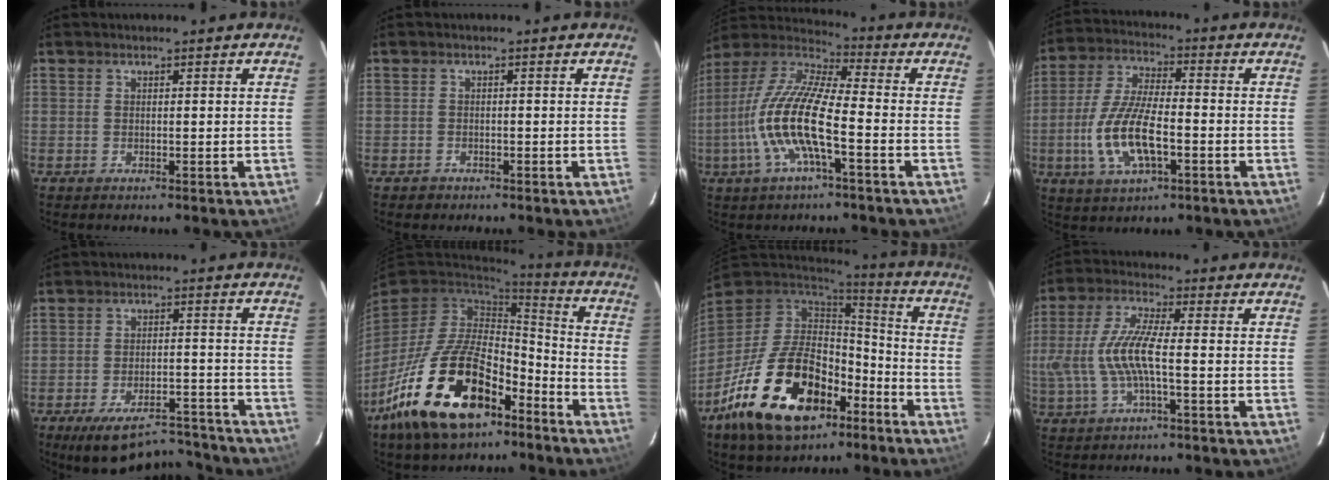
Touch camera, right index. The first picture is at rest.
{"total": 1.6, "force": [-1.1, 1.2, 0.1], "torque": [-0.006, 0.003, -0.015]}
{"total": 15.6, "force": [-4.4, 3.4, 14.6], "torque": [-0.296, -0.004, -0.094]}
{"total": 13.4, "force": [-3.7, 5.1, 11.7], "torque": [-0.249, -0.004, -0.070]}
{"total": 15.6, "force": [-13.4, 4.9, 6.2], "torque": [-0.115, 0.009, -0.180]}
{"total": 23.0, "force": [-13.1, 11.4, 15.0], "torque": [-0.294, -0.002, -0.220]}
{"total": 23.1, "force": [-11.5, 13.1, 15.1], "torque": [-0.310, -0.013, -0.182]}
{"total": 10.4, "force": [-1.6, 2.3, 10.0], "torque": [-0.216, 0.000, -0.024]}